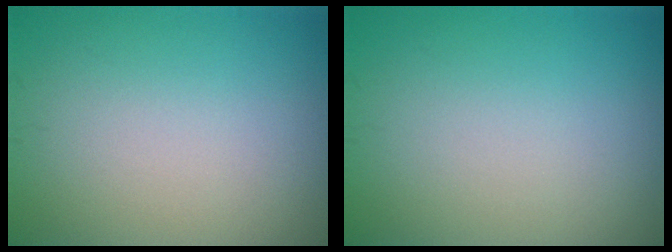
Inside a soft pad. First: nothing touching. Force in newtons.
{"total": 0.0}